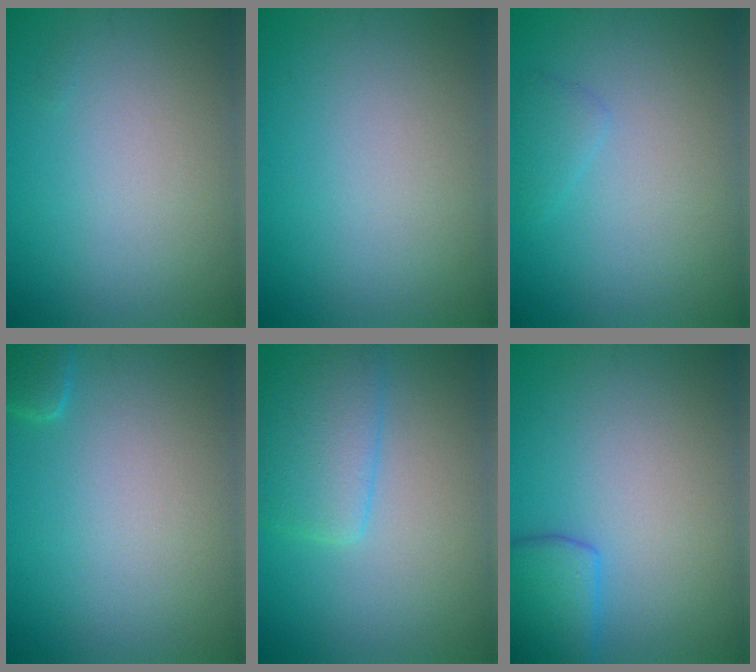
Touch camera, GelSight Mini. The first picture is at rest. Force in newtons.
{"total": 0.0}
{"total": 1.1, "press": 1.1, "slide": 0.1}
{"total": 1.7, "press": 1.7, "slide": 0.2}
{"total": 4.3, "press": 4.3, "slide": 0.3}
{"total": 3.6, "press": 3.6, "slide": 0.1}